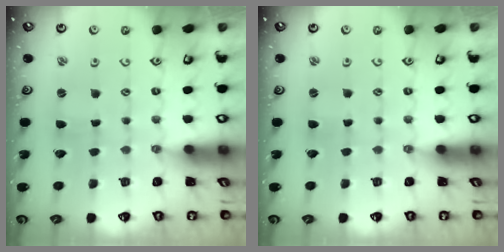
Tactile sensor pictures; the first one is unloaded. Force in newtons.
{"total": 1.0, "press": 1.0, "slide": 0.3}